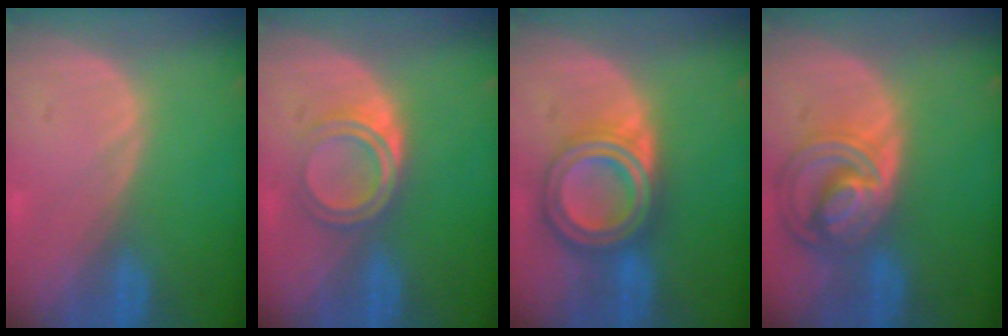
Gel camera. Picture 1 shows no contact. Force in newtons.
{"total": 5.2, "press": 4.4, "slide": 2.7}
{"total": 8.0, "press": 8.0, "slide": 0.5}
{"total": 8.8, "press": 7.6, "slide": 4.4}